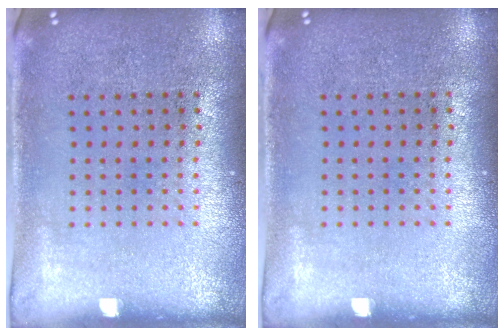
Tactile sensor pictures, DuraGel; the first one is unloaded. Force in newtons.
{"total": 0.0}